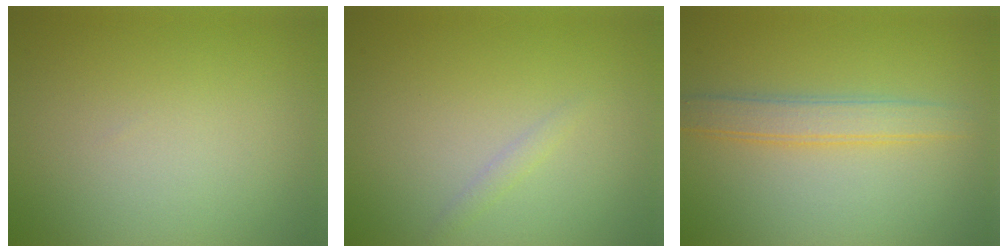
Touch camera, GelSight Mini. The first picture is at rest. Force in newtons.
{"total": 0.7, "press": 0.7, "slide": 0.0}
{"total": 2.9, "press": 2.9, "slide": 0.0}